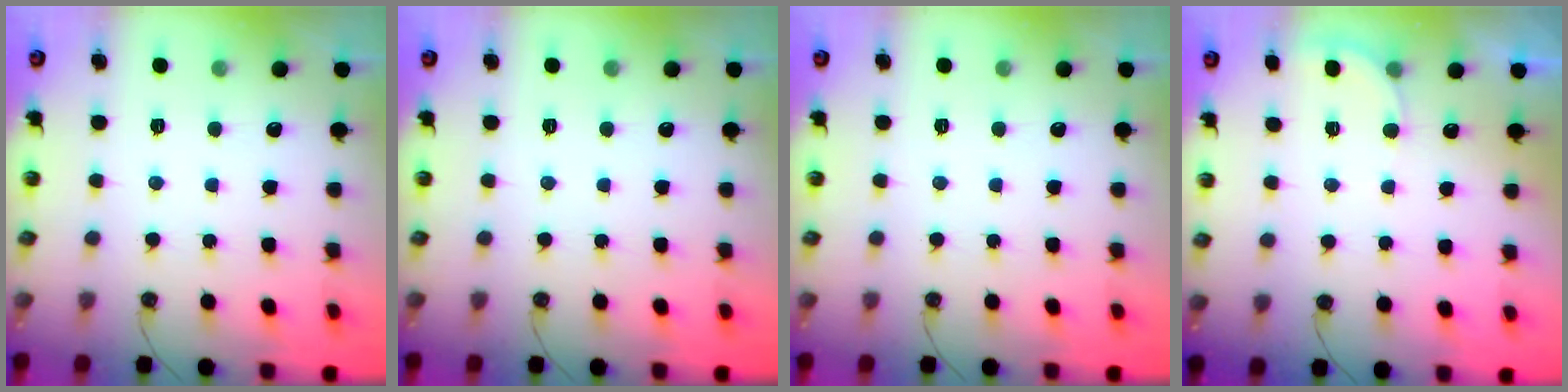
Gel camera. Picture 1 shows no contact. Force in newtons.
{"total": 0.0}
{"total": 0.0}
{"total": 3.8, "press": 3.7, "slide": 0.7}